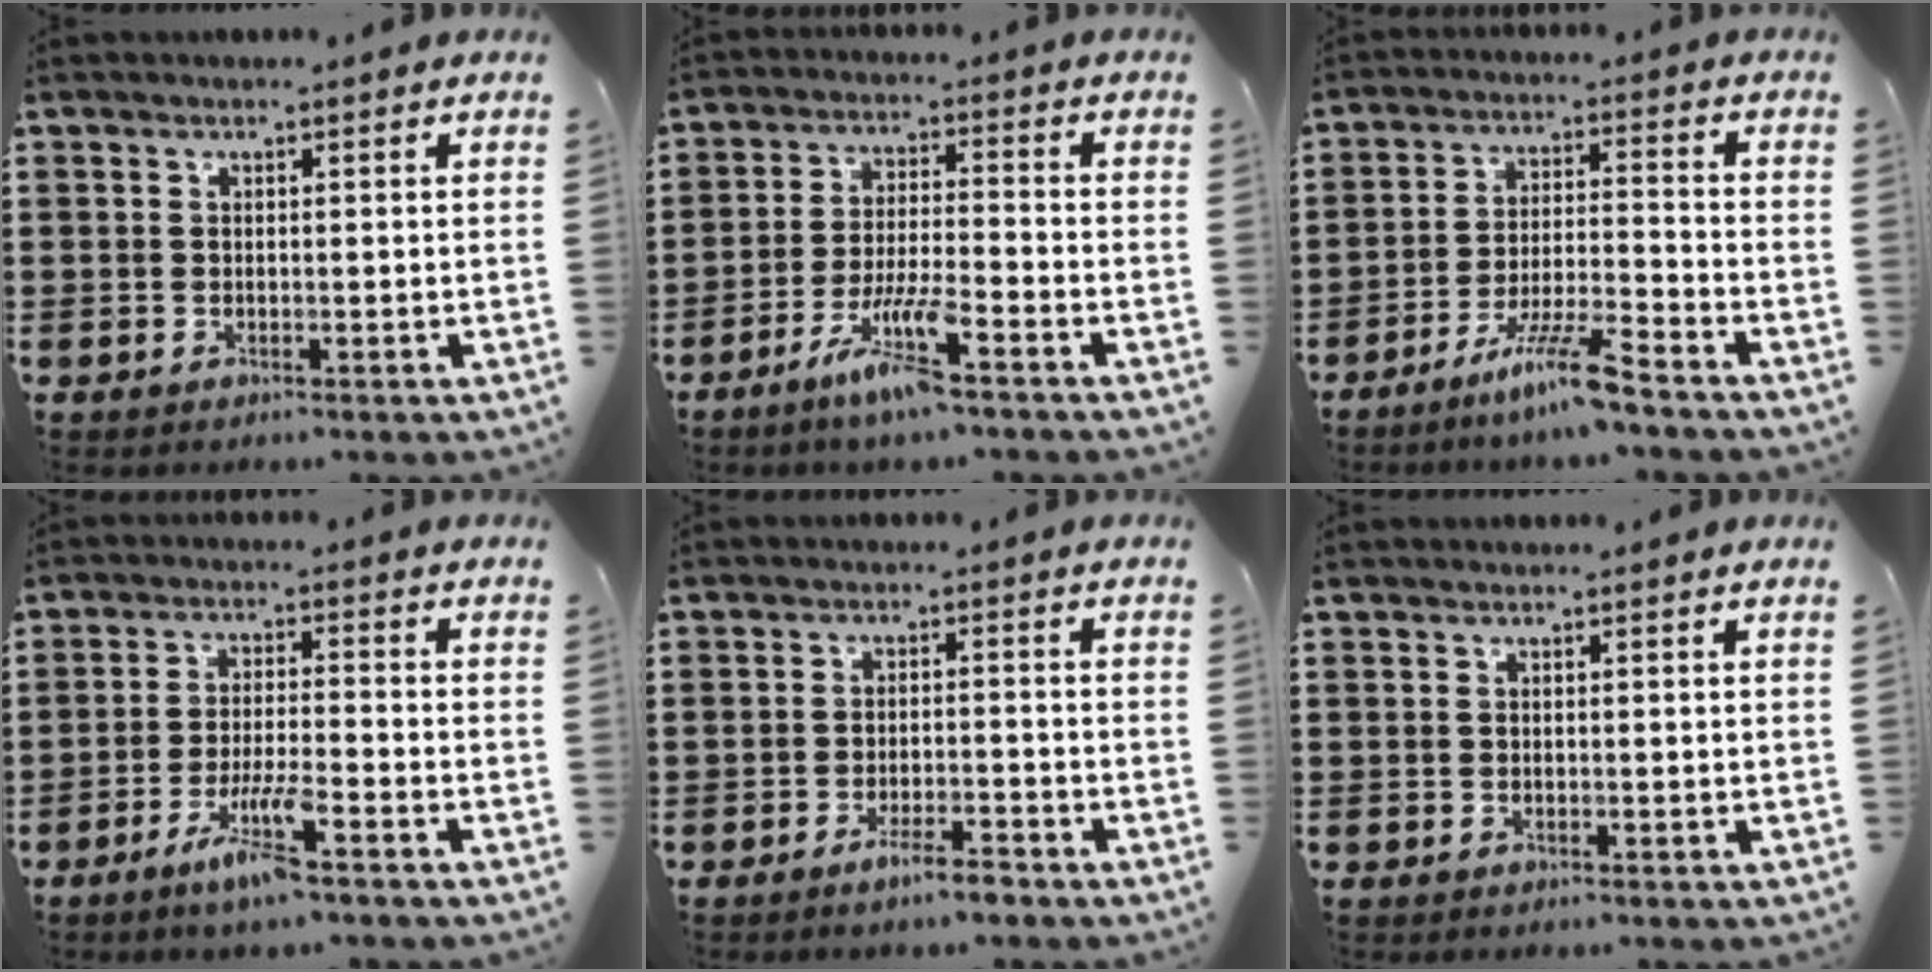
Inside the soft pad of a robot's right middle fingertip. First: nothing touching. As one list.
[{"total": 7.9, "force": [-5.2, 0.9, 5.8], "torque": [-0.119, -0.010, -0.097]}, {"total": 7.8, "force": [-6.1, 0.0, 4.9], "torque": [-0.096, -0.006, -0.114]}, {"total": 6.4, "force": [-4.1, 0.6, 4.9], "torque": [-0.099, -0.009, -0.075]}, {"total": 3.6, "force": [-2.9, 0.5, 2.1], "torque": [-0.041, 0.003, -0.055]}, {"total": 0.0}]